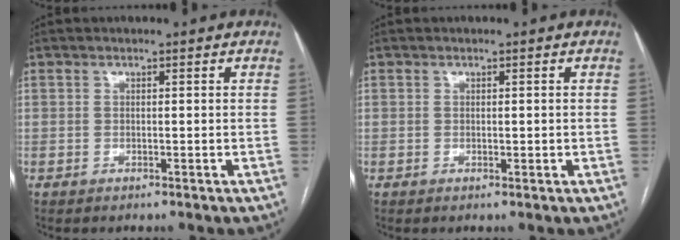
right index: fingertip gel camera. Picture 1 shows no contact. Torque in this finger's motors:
{"motor_torque": [-0.50, 0.77, -0.03, 0.01]}